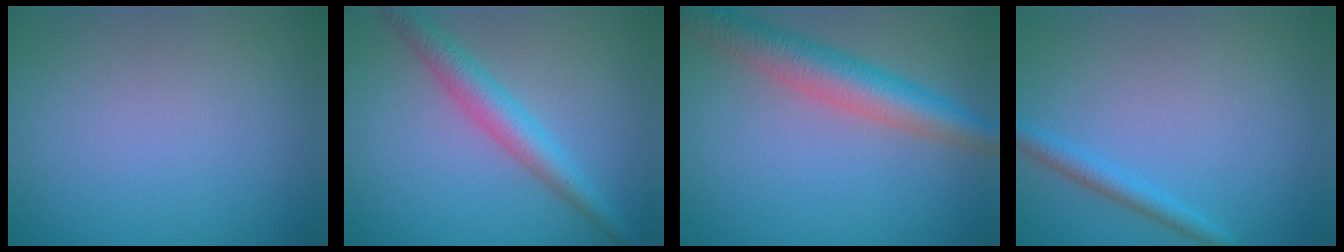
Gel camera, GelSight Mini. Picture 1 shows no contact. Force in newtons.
{"total": 3.8, "press": 3.8, "slide": 0.0}
{"total": 5.8, "press": 5.8, "slide": 0.2}
{"total": 1.8, "press": 1.8, "slide": 0.1}